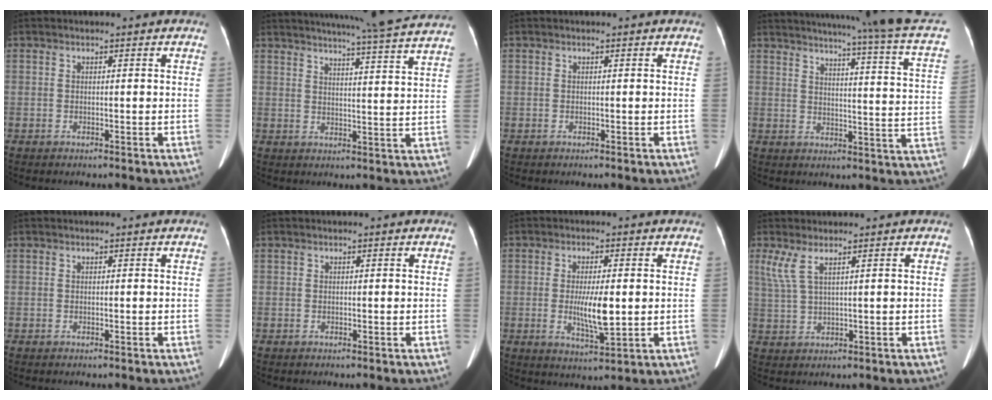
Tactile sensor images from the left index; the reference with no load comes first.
{"total": 19.5, "force": [17.8, -1.3, 8.0], "torque": [-0.130, -0.035, 0.212]}
{"total": 0.0}
{"total": 22.9, "force": [19.5, -2.0, 11.9], "torque": [-0.178, -0.066, 0.225]}
{"total": 0.0}
{"total": 0.0}
{"total": 6.3, "force": [-0.3, 1.3, 6.2], "torque": [-0.112, -0.011, -0.005]}
{"total": 3.5, "force": [1.9, 0.4, 3.0], "torque": [-0.080, 0.004, 0.049]}